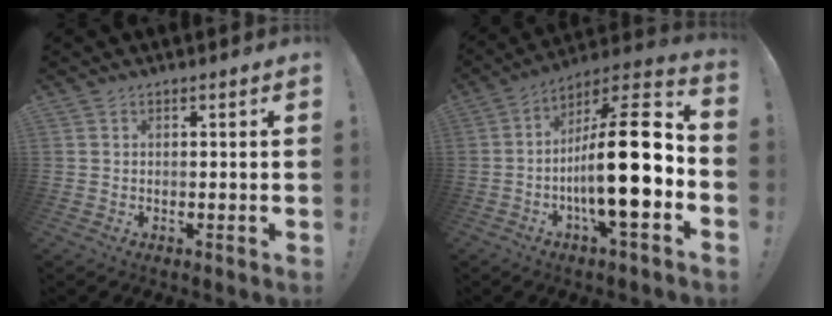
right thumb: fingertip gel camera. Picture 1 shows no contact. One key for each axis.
{"total": 23.6, "fx": -3.9, "fy": 6.4, "fz": 22.3, "tx": -0.372, "ty": 0.020, "tz": -0.066}